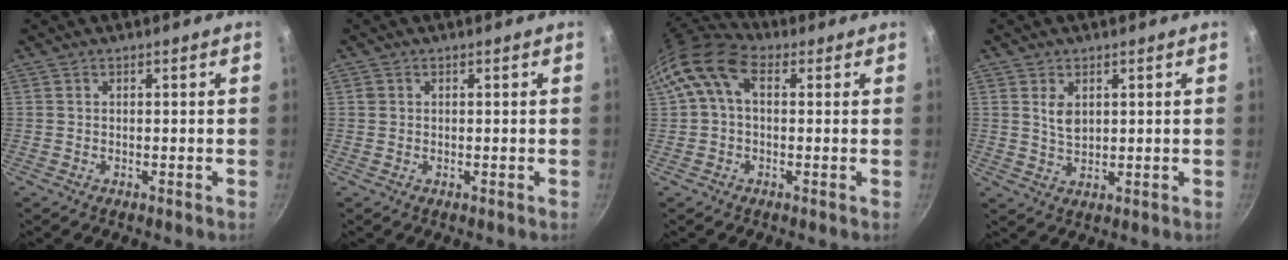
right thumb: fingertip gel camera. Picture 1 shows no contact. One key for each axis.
{"total": 0.9, "fx": 0.2, "fy": 0.8, "fz": 0.3, "tx": -0.003, "ty": 0.004, "tz": 0.002}
{"total": 11.3, "fx": 3.0, "fy": 7.1, "fz": 8.3, "tx": -0.156, "ty": 0.026, "tz": 0.038}
{"total": 3.8, "fx": 1.3, "fy": 2.4, "fz": 2.6, "tx": -0.042, "ty": -0.009, "tz": 0.028}